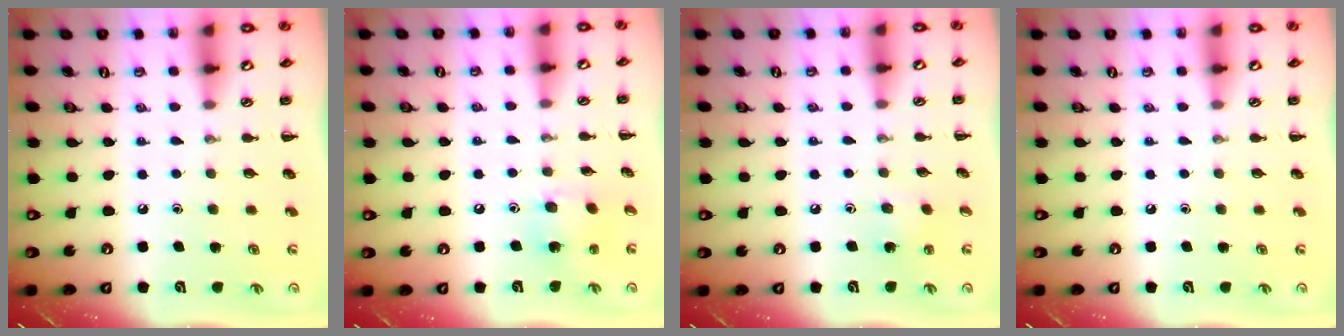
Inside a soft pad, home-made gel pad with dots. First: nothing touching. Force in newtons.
{"total": 5.0, "press": 4.9, "slide": 1.0}
{"total": 4.9, "press": 4.7, "slide": 1.4}
{"total": 0.0}